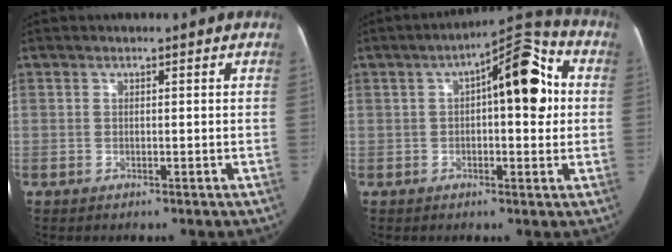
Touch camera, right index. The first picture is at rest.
{"total": 11.6, "force": [2.0, 3.4, 10.9], "torque": [-0.148, 0.042, 0.027]}